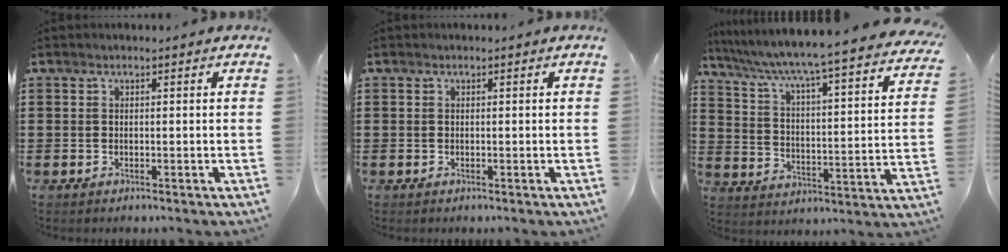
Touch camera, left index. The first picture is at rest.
{"total": 0.0}
{"total": 4.5, "force": [3.7, -0.8, 2.4], "torque": [-0.065, -0.048, 0.048]}